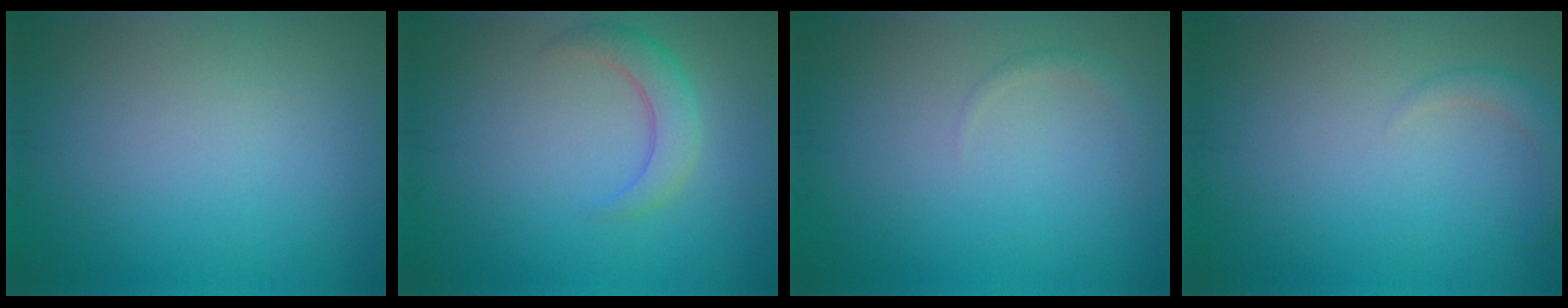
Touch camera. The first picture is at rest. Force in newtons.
{"total": 2.8, "press": 2.8, "slide": 0.1}
{"total": 0.8, "press": 0.8, "slide": 0.0}
{"total": 1.5, "press": 1.5, "slide": 0.1}